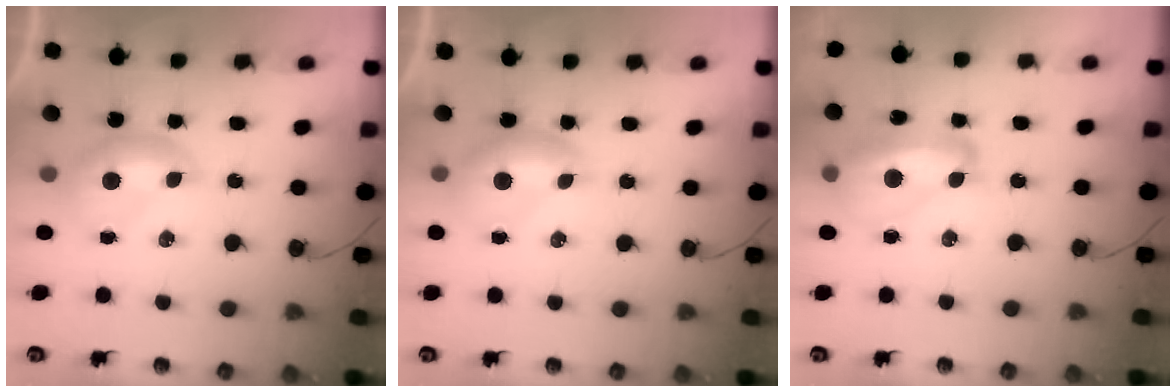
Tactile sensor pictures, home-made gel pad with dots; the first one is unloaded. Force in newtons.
{"total": 0.5, "press": 0.2, "slide": 0.5}
{"total": 9.5, "press": 9.4, "slide": 1.3}